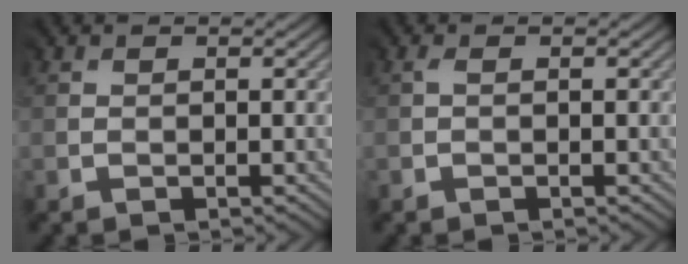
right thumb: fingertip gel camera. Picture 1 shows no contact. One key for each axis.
{"total": 0.6, "fx": -0.1, "fy": 0.0, "fz": 0.6, "tx": -0.017, "ty": 0.001, "tz": -0.001}